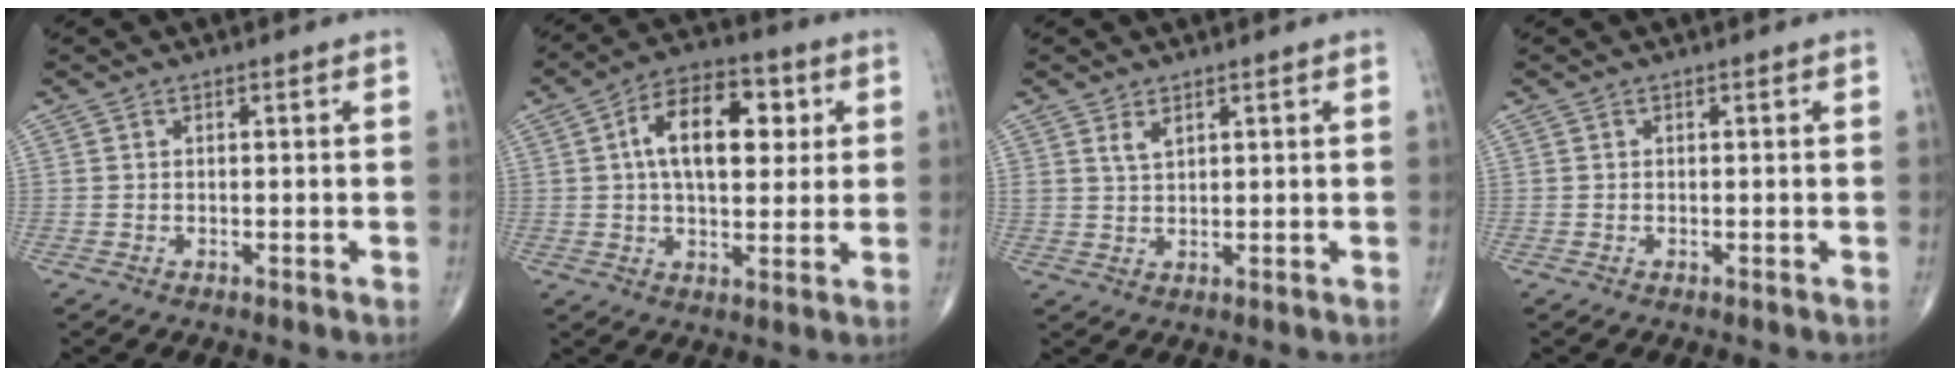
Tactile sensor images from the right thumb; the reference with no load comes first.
{"total": 14.8, "force": [3.3, 8.1, 11.9], "torque": [-0.166, 0.011, 0.047]}
{"total": 2.2, "force": [1.6, 1.3, 0.9], "torque": [-0.005, -0.013, 0.032]}
{"total": 0.0}